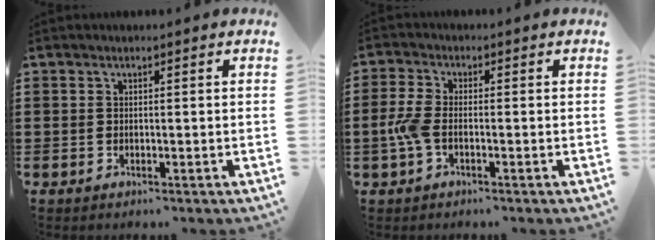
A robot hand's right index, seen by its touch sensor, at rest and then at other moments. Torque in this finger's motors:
{"motor_torque": [1.77, -0.14, 0.37, 0.16]}